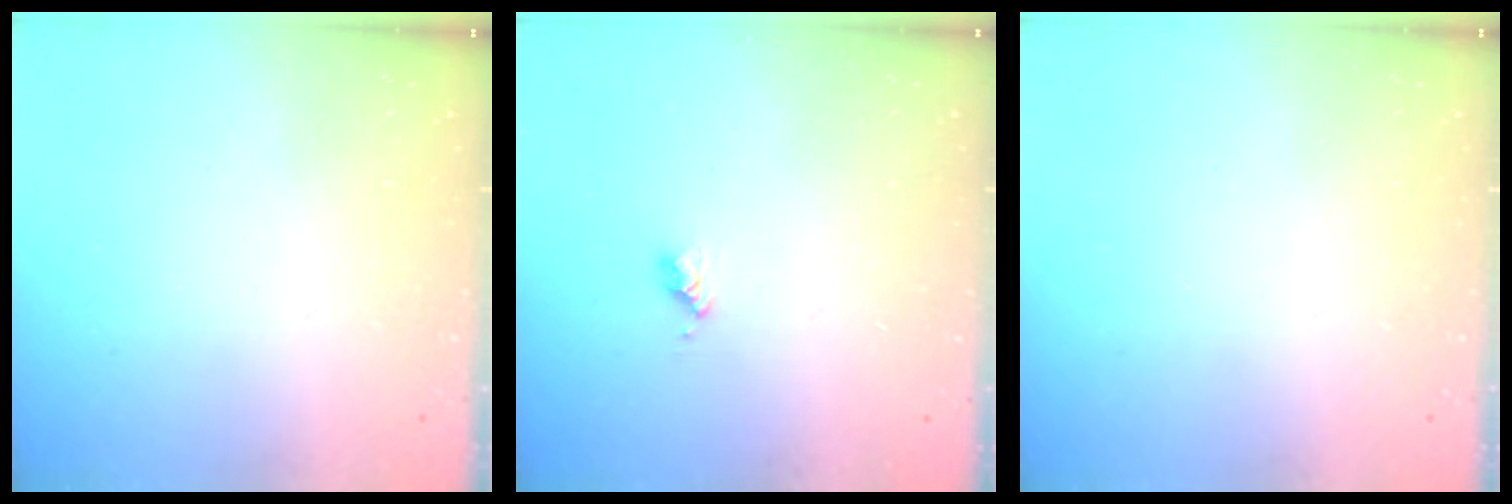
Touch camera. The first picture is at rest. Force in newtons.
{"total": 2.7, "press": 2.7, "slide": 0.3}
{"total": 0.0}